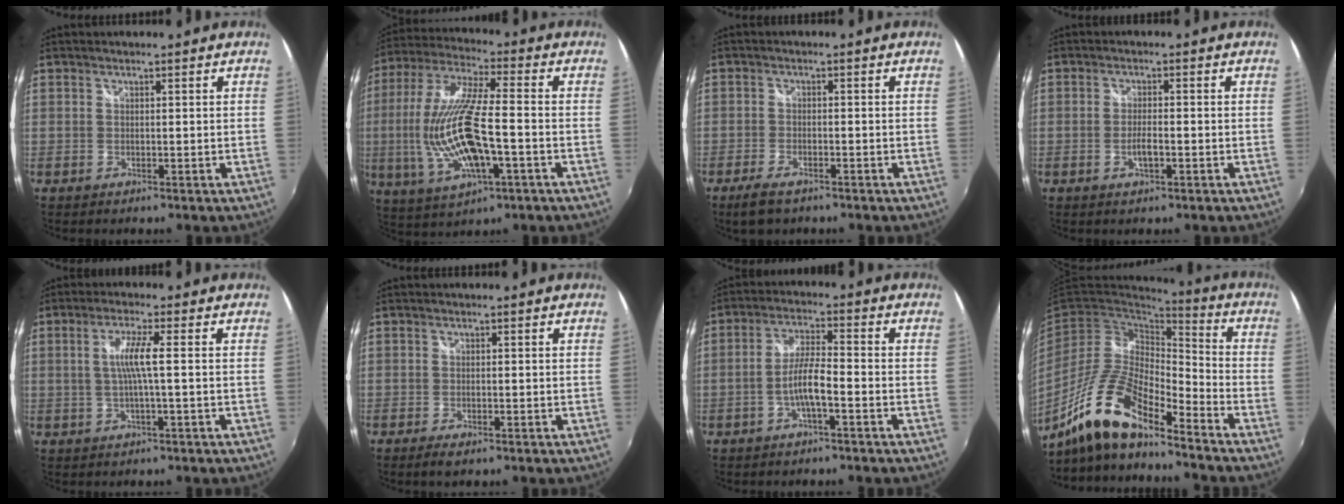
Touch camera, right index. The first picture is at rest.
{"total": 18.0, "force": [-3.4, 5.3, 16.8], "torque": [-0.337, -0.010, -0.056]}
{"total": 4.6, "force": [-3.4, 1.7, 2.6], "torque": [-0.069, -0.009, -0.063]}
{"total": 2.7, "force": [-0.9, 0.7, 2.5], "torque": [-0.049, 0.000, -0.017]}
{"total": 4.6, "force": [0.0, -0.5, 4.6], "torque": [-0.093, -0.001, 0.002]}
{"total": 2.0, "force": [-1.4, 0.6, 1.4], "torque": [-0.030, -0.009, -0.025]}
{"total": 5.6, "force": [-2.3, 0.5, 5.1], "torque": [-0.102, 0.009, -0.041]}
{"total": 16.0, "force": [-11.4, 3.9, 10.5], "torque": [-0.210, -0.009, -0.223]}